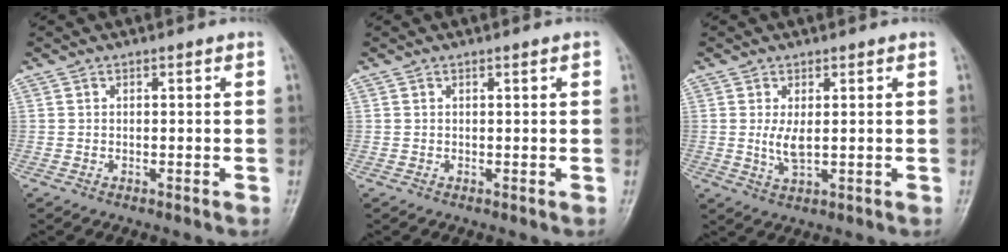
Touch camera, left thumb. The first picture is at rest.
{"total": 0.8, "force": [0.4, 0.1, 0.7], "torque": [-0.012, 0.001, 0.004]}
{"total": 3.7, "force": [0.5, 1.5, 3.4], "torque": [-0.064, -0.012, 0.015]}